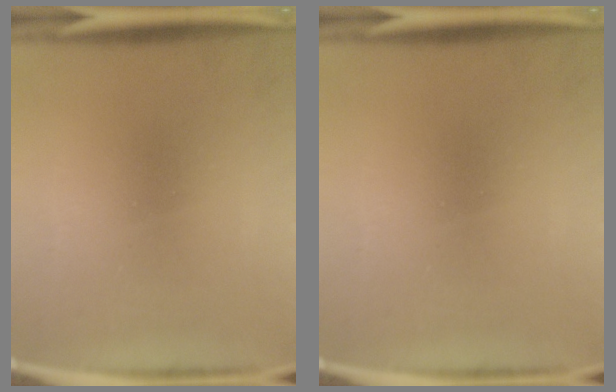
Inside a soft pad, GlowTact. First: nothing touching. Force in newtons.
{"total": 0.0}